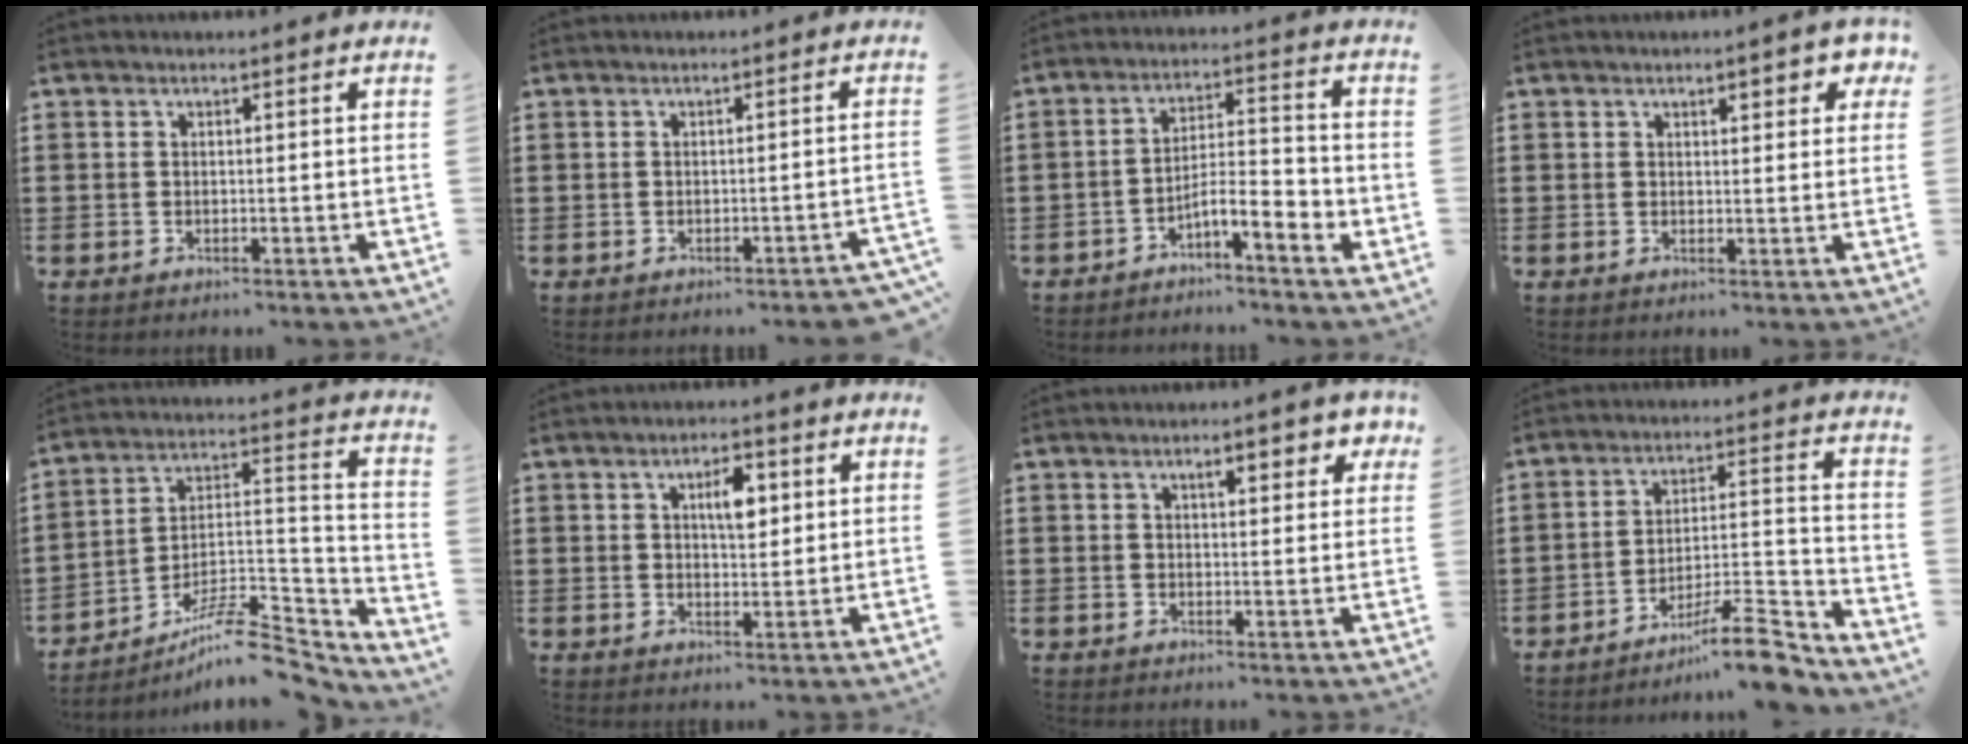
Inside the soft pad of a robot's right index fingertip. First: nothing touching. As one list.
[{"total": 0.9, "force": [-0.9, 0.1, 0.2], "torque": [-0.008, 0.001, -0.019]}, {"total": 5.8, "force": [-3.5, 1.2, 4.5], "torque": [-0.077, 0.003, -0.065]}, {"total": 2.8, "force": [1.6, 1.0, 2.1], "torque": [-0.029, 0.002, 0.023]}, {"total": 9.6, "force": [-8.0, 2.3, 4.8], "torque": [-0.069, 0.023, -0.153]}, {"total": 4.3, "force": [1.4, 1.8, 3.6], "torque": [-0.053, 0.000, 0.016]}, {"total": 3.6, "force": [1.9, 1.1, 2.8], "torque": [-0.043, 0.003, 0.027]}, {"total": 10.4, "force": [-8.6, 1.1, 5.8], "torque": [-0.079, 0.028, -0.159]}]